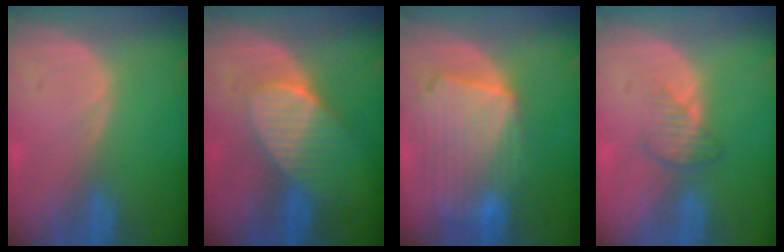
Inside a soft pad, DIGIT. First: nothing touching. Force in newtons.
{"total": 7.5, "press": 6.7, "slide": 3.3}
{"total": 10.8, "press": 9.4, "slide": 5.3}
{"total": 3.0, "press": 2.8, "slide": 1.1}